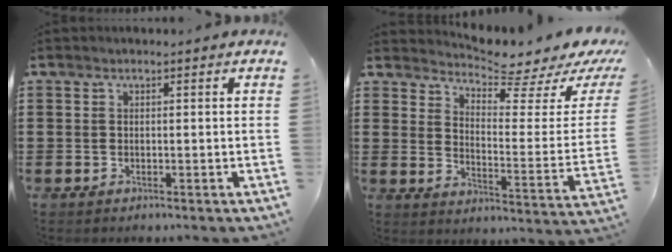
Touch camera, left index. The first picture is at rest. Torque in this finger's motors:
{"motor_torque": [2.14, 0.00, 0.36, 0.01]}